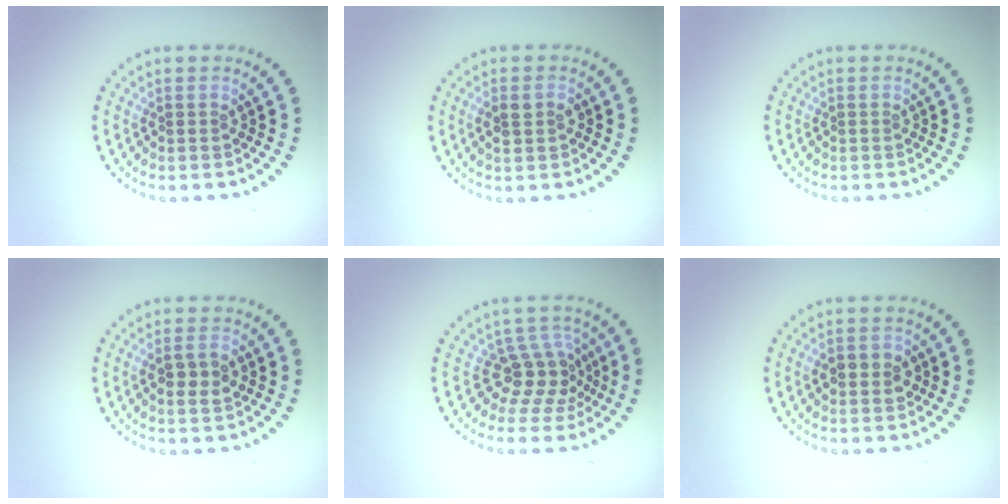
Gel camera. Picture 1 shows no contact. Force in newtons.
{"total": 1.9, "press": 1.9, "slide": 0.2}
{"total": 0.0}
{"total": 2.4, "press": 2.4, "slide": 0.5}
{"total": 3.5, "press": 2.7, "slide": 2.2}
{"total": 3.0, "press": 2.9, "slide": 0.3}